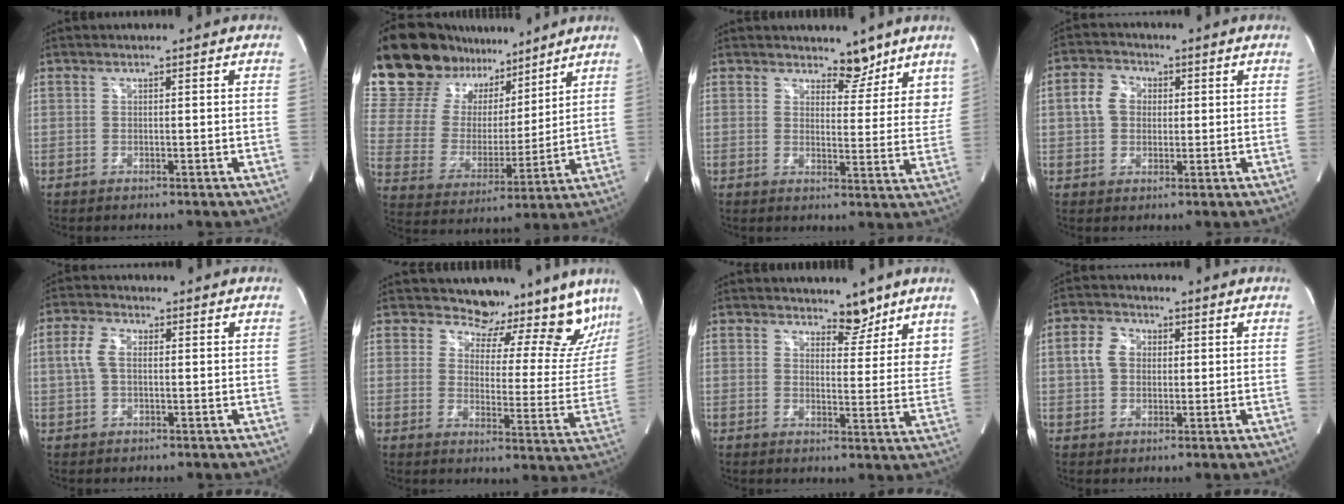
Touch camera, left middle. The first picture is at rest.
{"total": 19.0, "force": [16.3, 8.2, 5.2], "torque": [-0.096, 0.024, 0.292]}
{"total": 6.6, "force": [5.8, 2.6, 1.9], "torque": [-0.003, -0.021, 0.069]}
{"total": 5.2, "force": [0.7, 4.2, 3.0], "torque": [-0.068, 0.022, 0.015]}
{"total": 3.8, "force": [0.3, 2.0, 3.3], "torque": [-0.089, 0.017, 0.008]}
{"total": 19.2, "force": [17.7, 4.6, 5.7], "torque": [-0.049, -0.080, 0.186]}
{"total": 6.2, "force": [5.4, 2.3, 2.0], "torque": [-0.008, -0.019, 0.067]}
{"total": 4.8, "force": [0.7, 3.8, 2.9], "torque": [-0.067, 0.020, 0.015]}